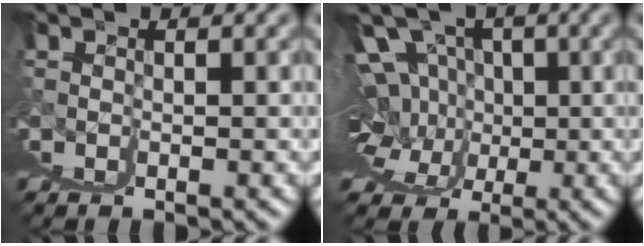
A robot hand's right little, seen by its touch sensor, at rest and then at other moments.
{"total": 8.1, "force": [2.2, 4.9, 6.0], "torque": [-0.076, -0.018, 0.050]}